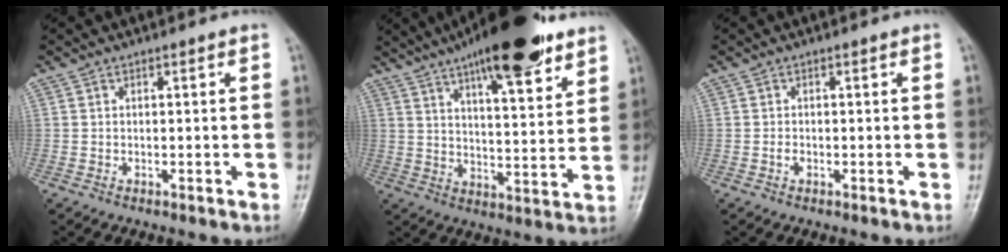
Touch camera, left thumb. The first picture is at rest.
{"total": 20.1, "force": [13.3, 5.6, 14.0], "torque": [-0.187, -0.048, 0.204]}
{"total": 0.9, "force": [-0.2, 0.6, 0.6], "torque": [-0.006, 0.001, -0.005]}